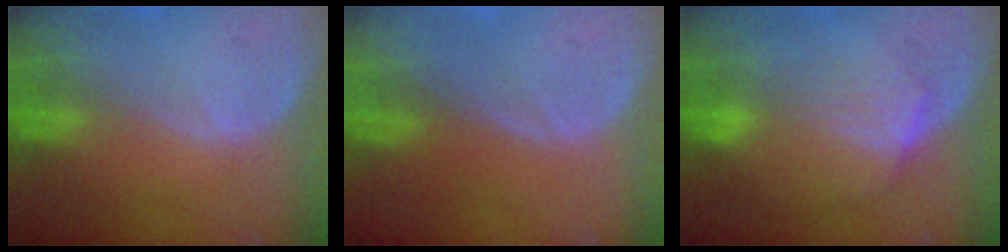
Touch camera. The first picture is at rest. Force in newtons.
{"total": 0.0}
{"total": 7.2, "press": 6.5, "slide": 3.0}